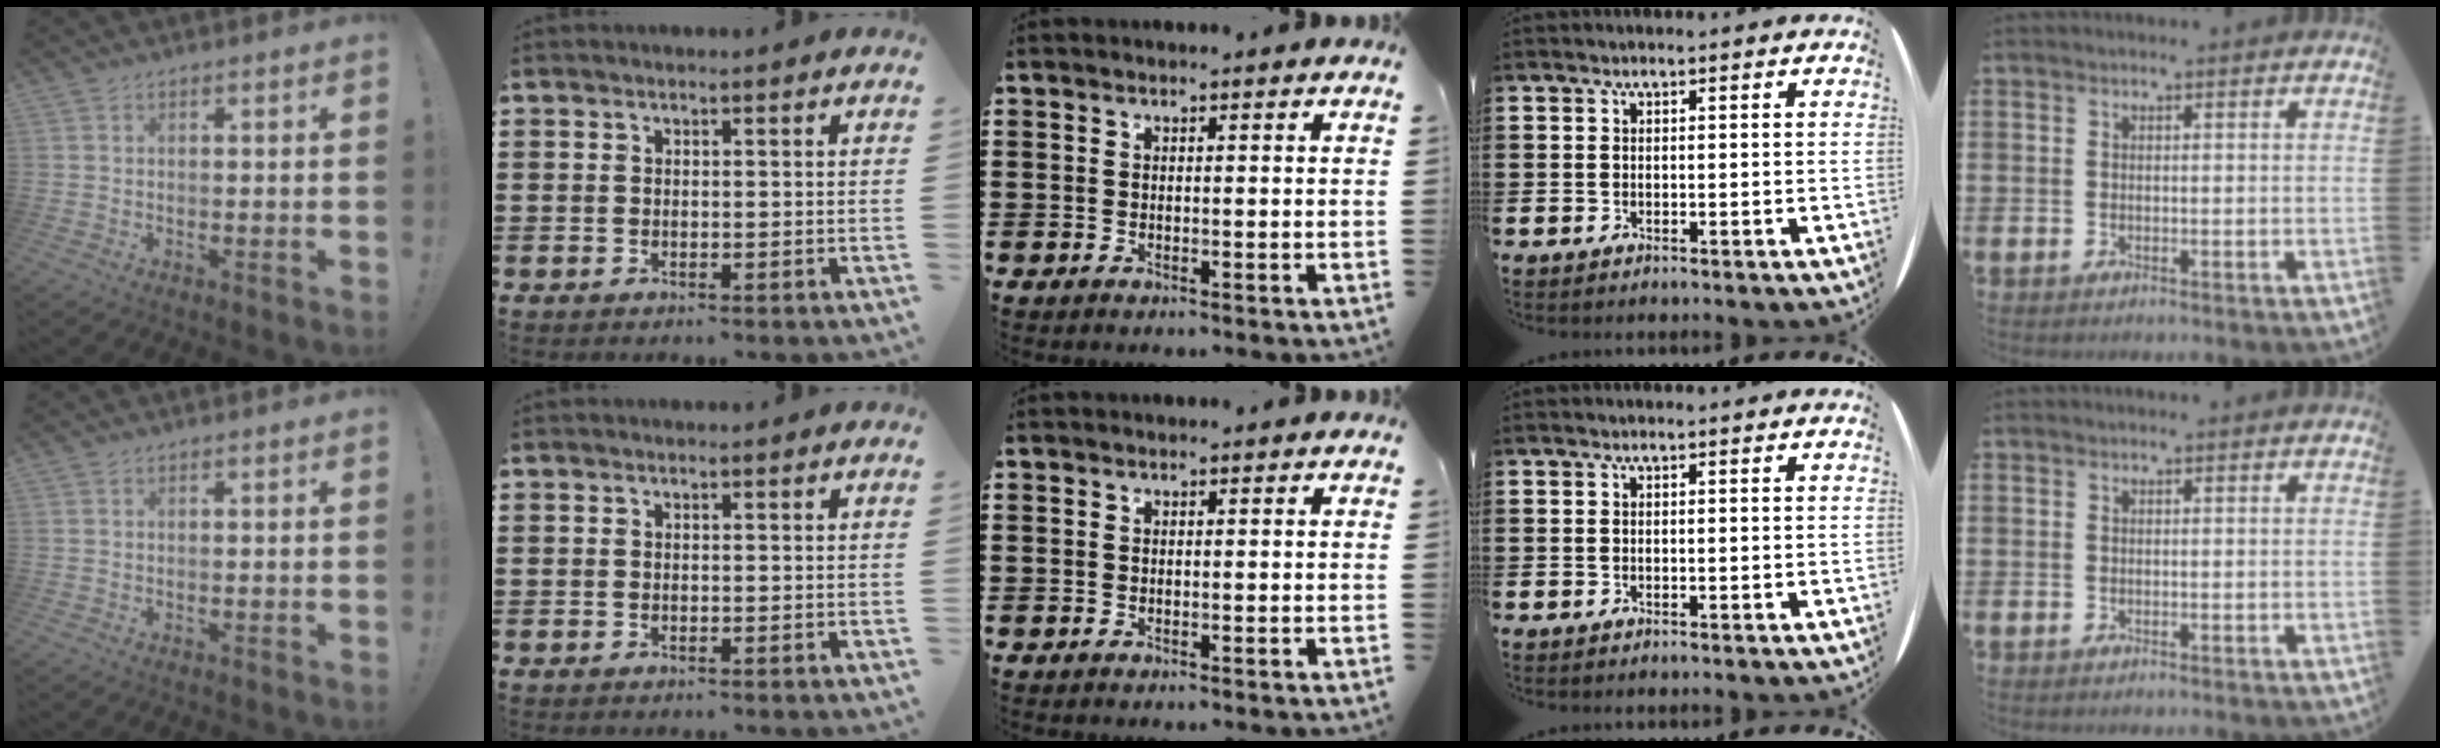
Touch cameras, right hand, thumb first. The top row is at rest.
{}